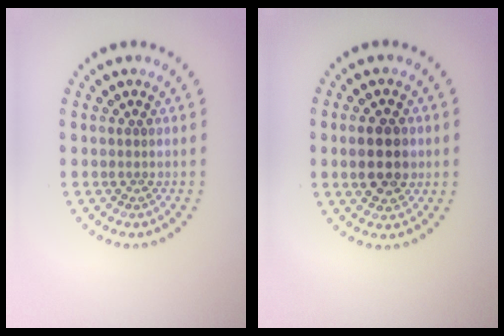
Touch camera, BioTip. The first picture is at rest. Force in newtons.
{"total": 4.3, "press": 4.3, "slide": 0.2}